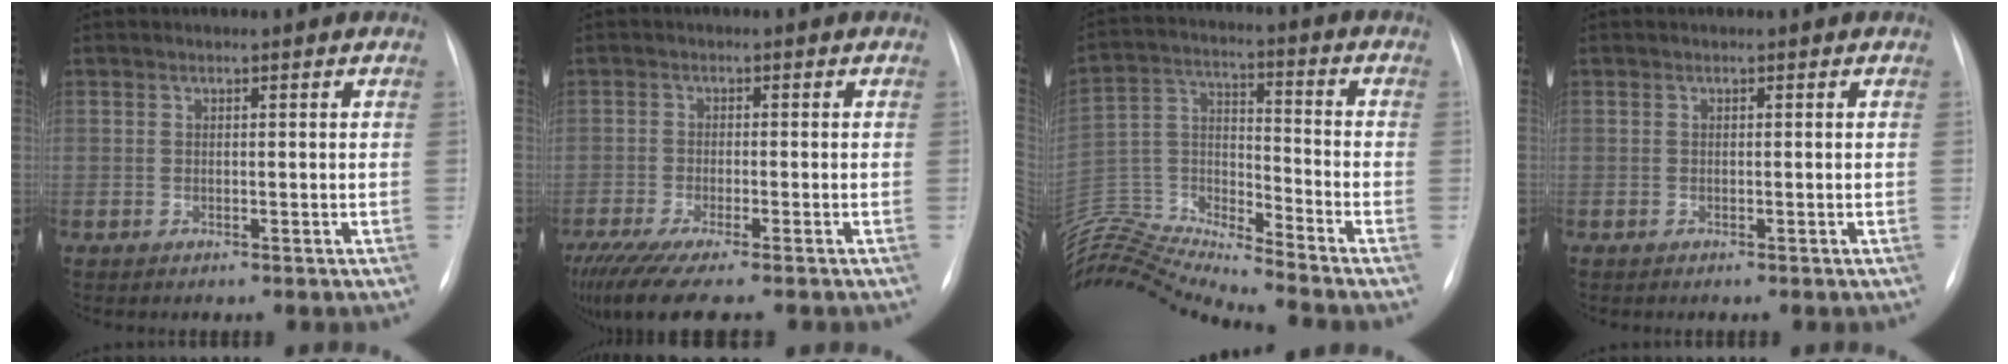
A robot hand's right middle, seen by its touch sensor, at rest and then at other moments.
{"total": 10.2, "force": [-8.0, 0.9, 6.2], "torque": [-0.100, -0.023, -0.134]}
{"total": 18.6, "force": [-18.0, -1.0, 4.7], "torque": [-0.099, 0.026, -0.324]}
{"total": 0.0}